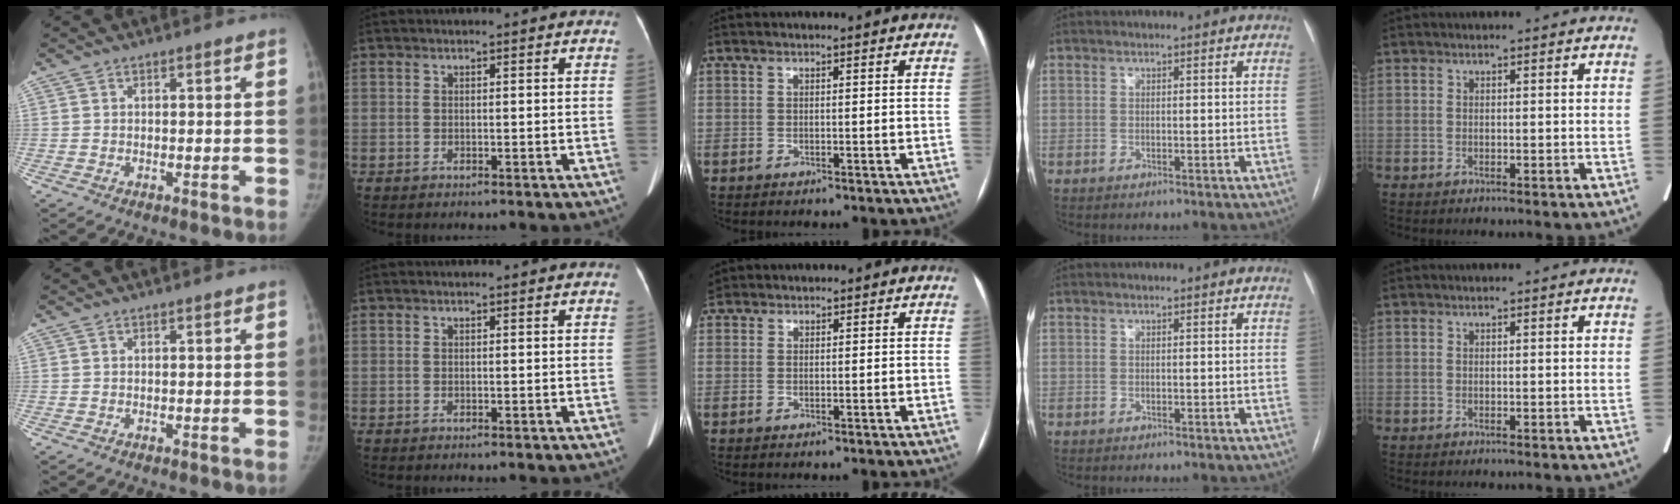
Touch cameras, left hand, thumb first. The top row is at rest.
{"middle": {"total": 2.1, "force": [1.5, 1.5, 0.3], "torque": [-0.007, 0.009, 0.027]}}